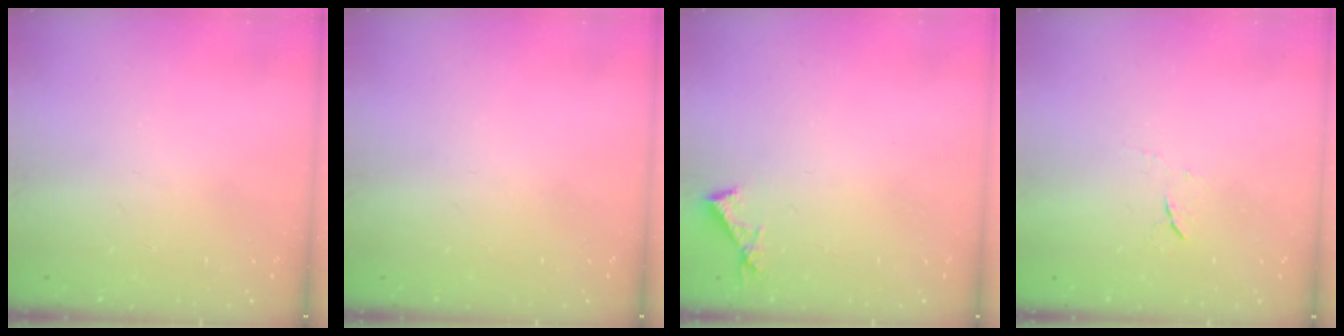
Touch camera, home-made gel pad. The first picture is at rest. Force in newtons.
{"total": 0.0}
{"total": 4.2, "press": 4.2, "slide": 0.4}
{"total": 4.6, "press": 4.6, "slide": 0.7}